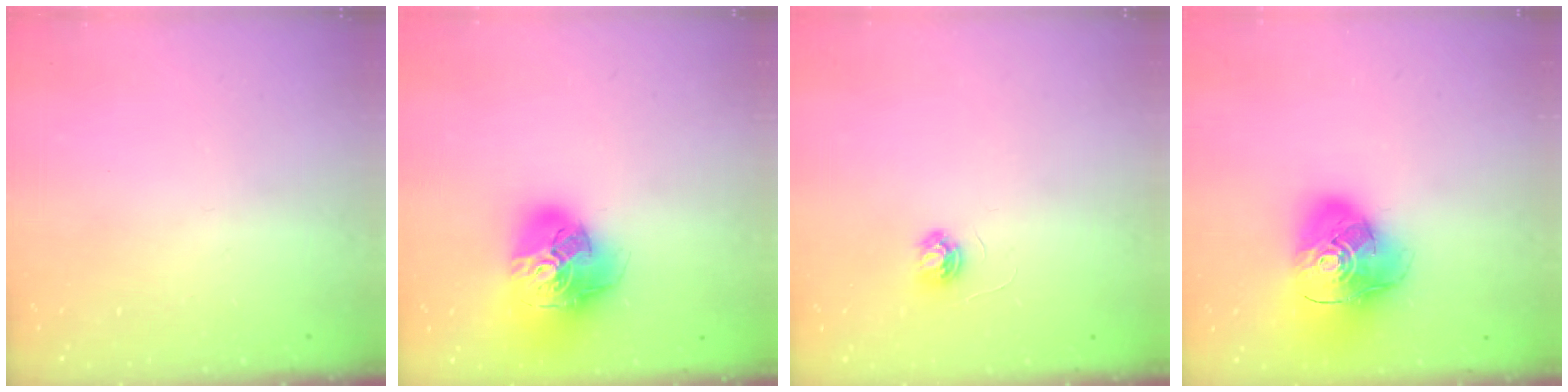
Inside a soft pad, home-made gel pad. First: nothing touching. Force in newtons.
{"total": 19.4, "press": 19.3, "slide": 2.3}
{"total": 3.4, "press": 3.4, "slide": 0.3}
{"total": 16.7, "press": 16.6, "slide": 2.3}